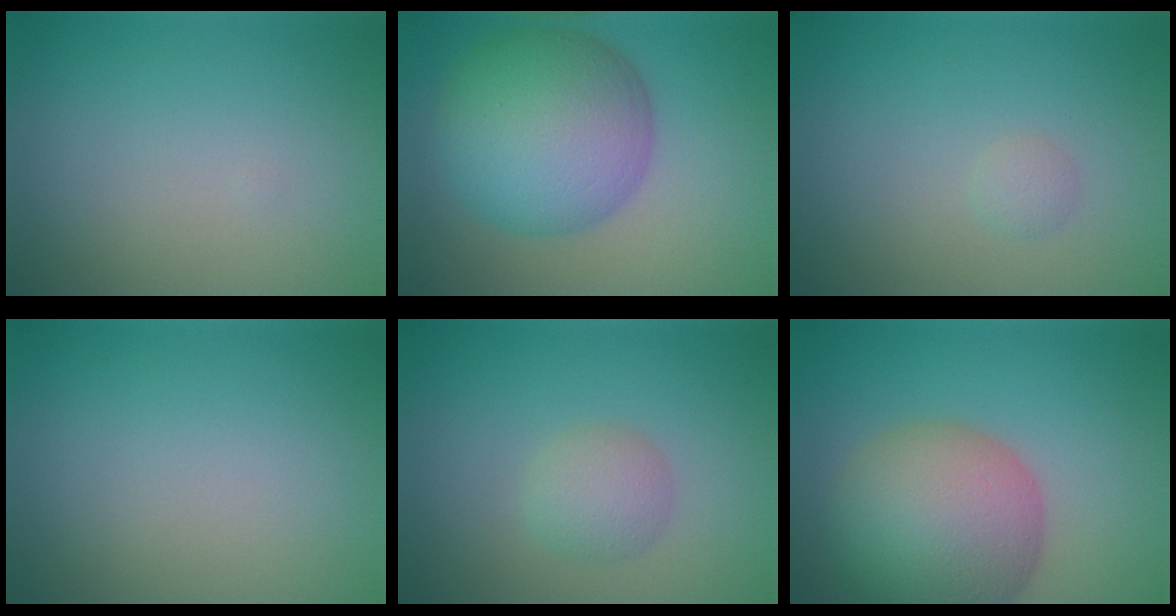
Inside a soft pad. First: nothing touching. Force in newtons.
{"total": 11.1, "press": 11.1, "slide": 0.2}
{"total": 0.8, "press": 0.8, "slide": 0.1}
{"total": 0.0}
{"total": 2.3, "press": 2.3, "slide": 0.1}
{"total": 11.4, "press": 11.4, "slide": 0.6}